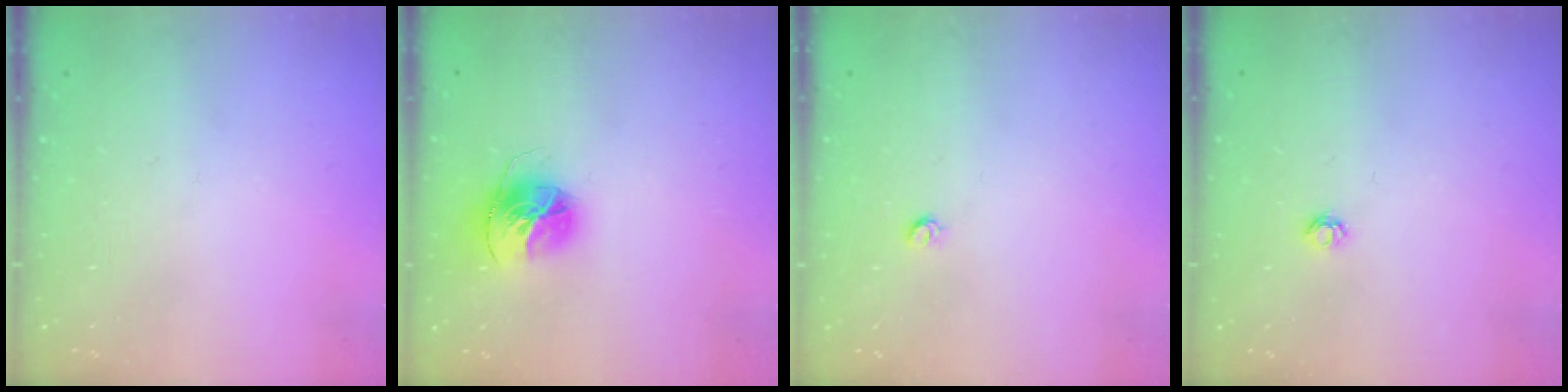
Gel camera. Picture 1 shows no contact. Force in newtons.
{"total": 14.3, "press": 14.3, "slide": 1.5}
{"total": 3.2, "press": 3.2, "slide": 0.3}
{"total": 3.8, "press": 3.8, "slide": 0.6}